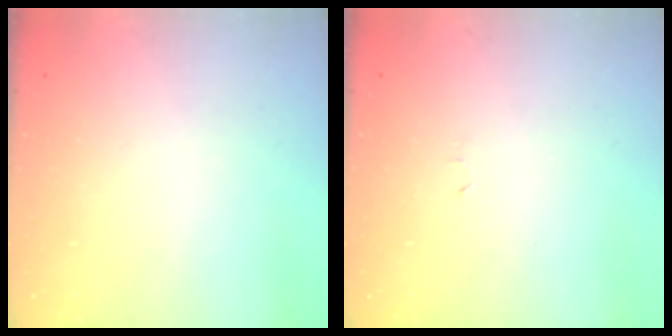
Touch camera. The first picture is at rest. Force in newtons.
{"total": 2.9, "press": 2.9, "slide": 0.4}